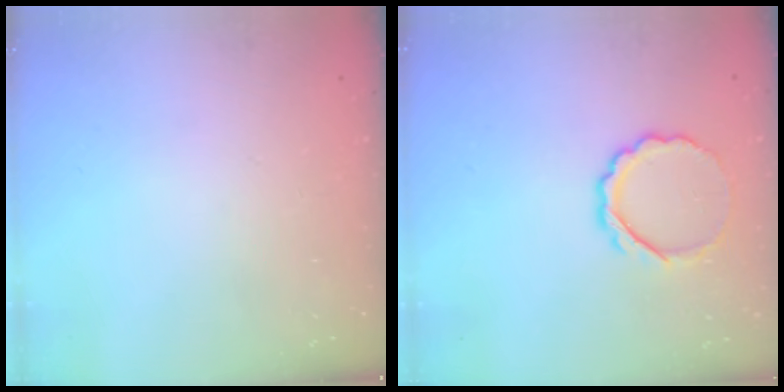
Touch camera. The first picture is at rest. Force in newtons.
{"total": 7.6, "press": 7.6, "slide": 0.7}